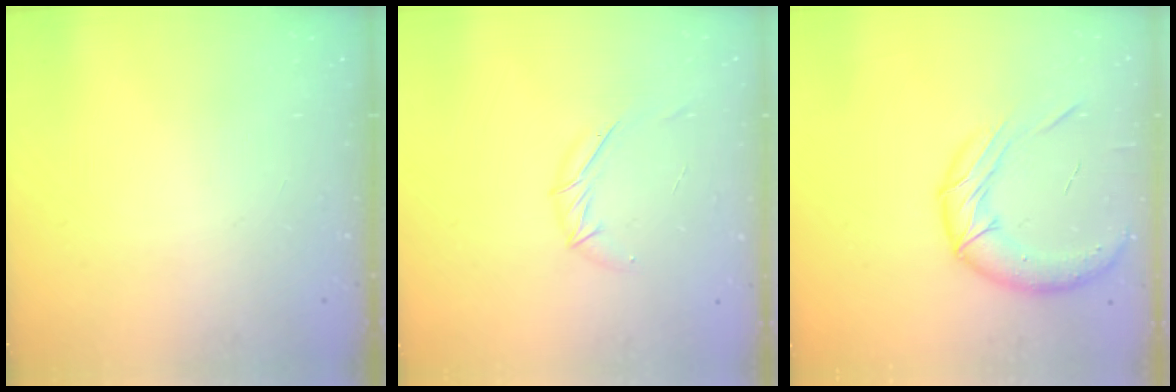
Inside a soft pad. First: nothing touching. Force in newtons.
{"total": 5.8, "press": 5.7, "slide": 1.3}
{"total": 16.1, "press": 15.9, "slide": 2.5}